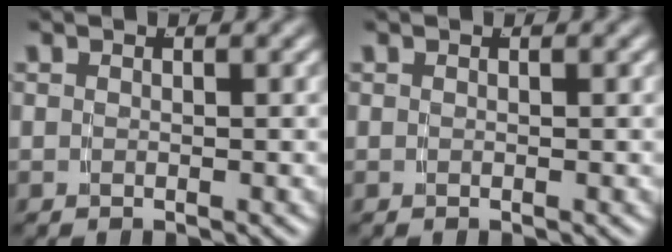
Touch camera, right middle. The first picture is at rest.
{"total": 0.0}